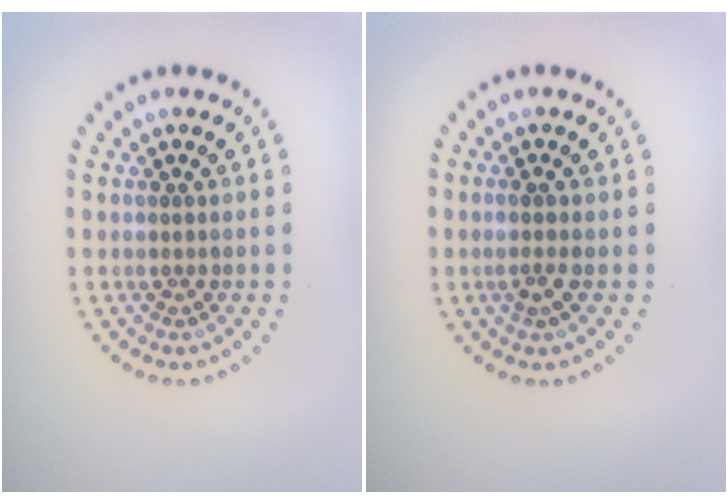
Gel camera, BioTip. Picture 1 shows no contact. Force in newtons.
{"total": 1.3, "press": 1.1, "slide": 0.7}